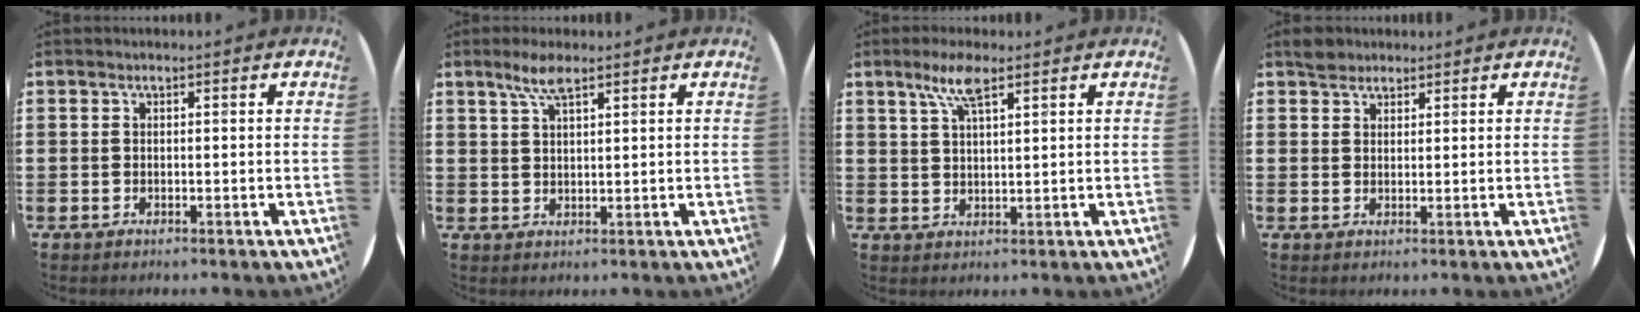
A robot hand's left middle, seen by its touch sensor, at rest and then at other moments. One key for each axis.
{"total": 3.7, "fx": 2.6, "fy": 0.9, "fz": 2.5, "tx": -0.054, "ty": 0.007, "tz": 0.046}
{"total": 5.2, "fx": 3.4, "fy": 1.4, "fz": 3.7, "tx": -0.074, "ty": 0.006, "tz": 0.057}
{"total": 2.1, "fx": 1.9, "fy": 0.9, "fz": 0.1, "tx": 0.004, "ty": 0.003, "tz": 0.036}